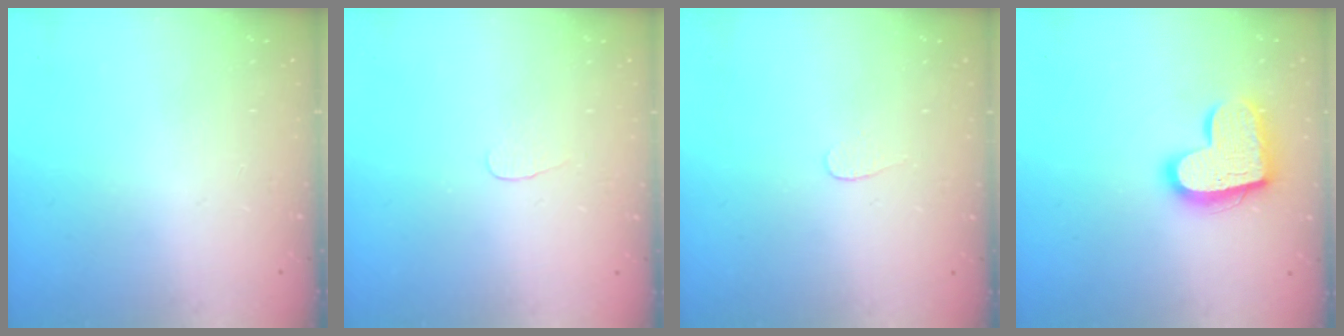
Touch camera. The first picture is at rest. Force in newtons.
{"total": 2.8, "press": 2.7, "slide": 0.3}
{"total": 3.3, "press": 3.3, "slide": 0.3}
{"total": 16.7, "press": 16.7, "slide": 1.1}